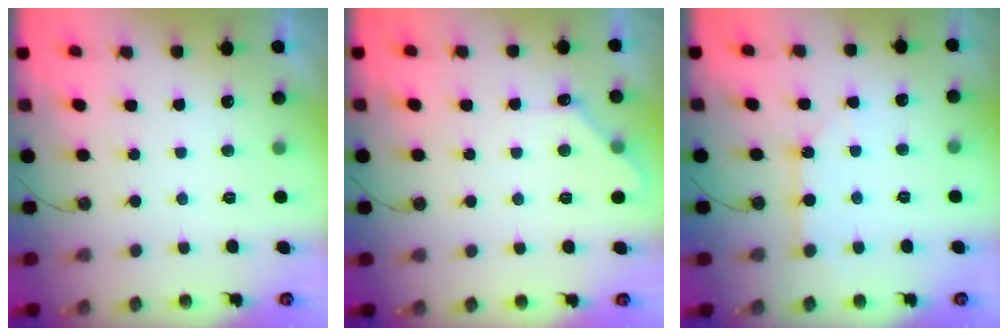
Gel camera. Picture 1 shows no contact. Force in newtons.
{"total": 5.7, "press": 5.6, "slide": 0.7}
{"total": 3.2, "press": 3.2, "slide": 0.2}